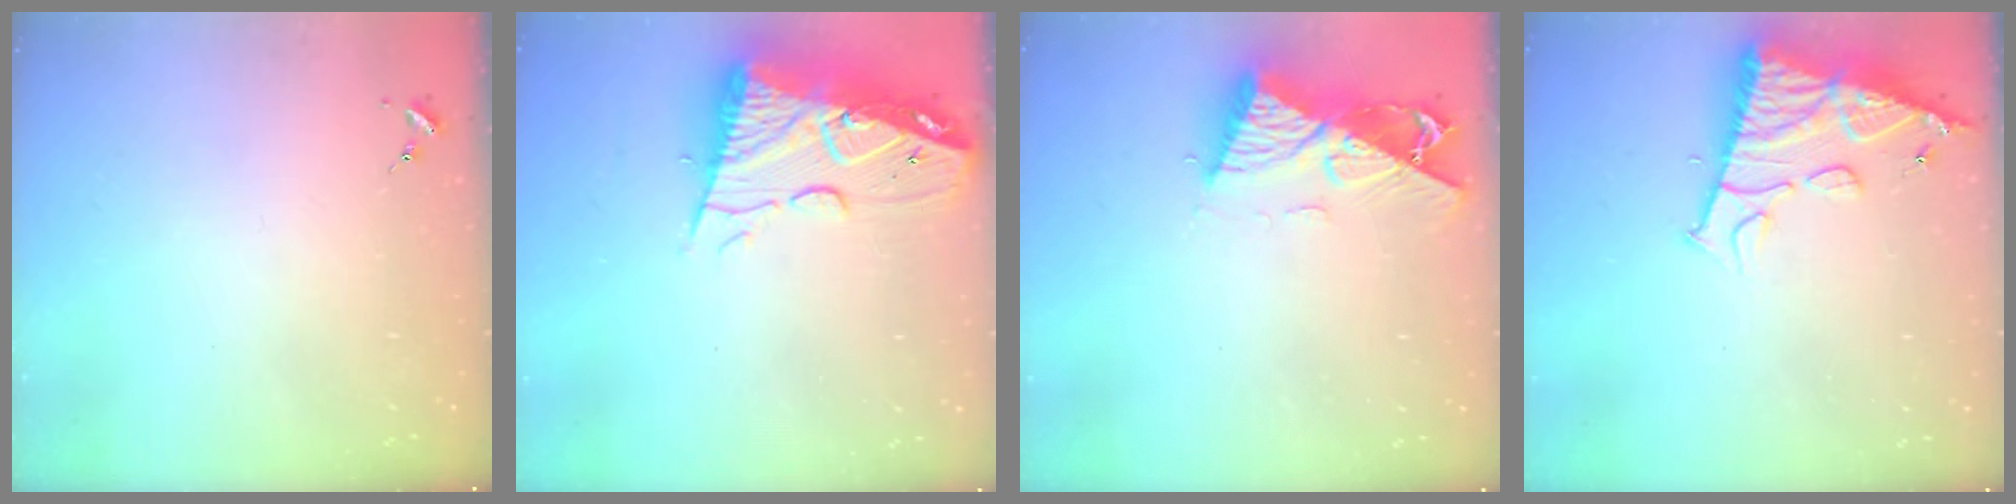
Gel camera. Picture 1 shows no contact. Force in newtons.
{"total": 15.5, "press": 15.4, "slide": 1.4}
{"total": 11.7, "press": 11.6, "slide": 1.0}
{"total": 13.2, "press": 13.1, "slide": 1.2}